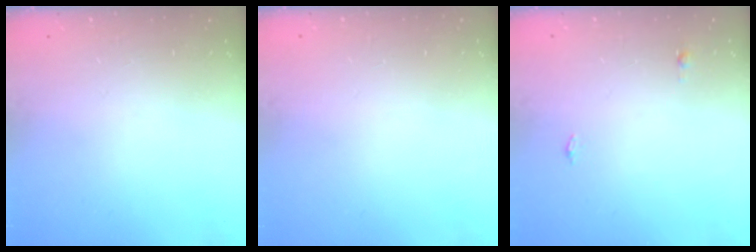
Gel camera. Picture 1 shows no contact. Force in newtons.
{"total": 0.8, "press": 0.8, "slide": 0.1}
{"total": 7.6, "press": 3.3, "slide": 6.8}